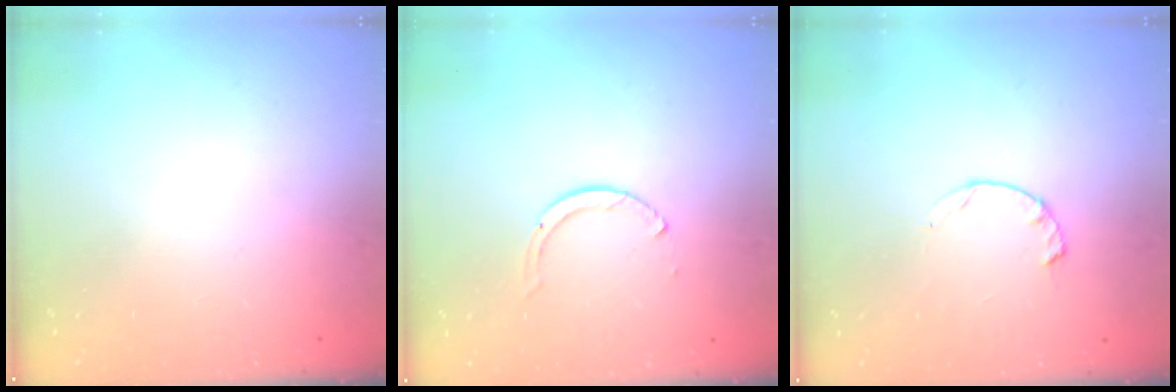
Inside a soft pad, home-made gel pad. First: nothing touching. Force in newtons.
{"total": 2.6, "press": 2.6, "slide": 0.3}
{"total": 2.3, "press": 2.3, "slide": 0.4}